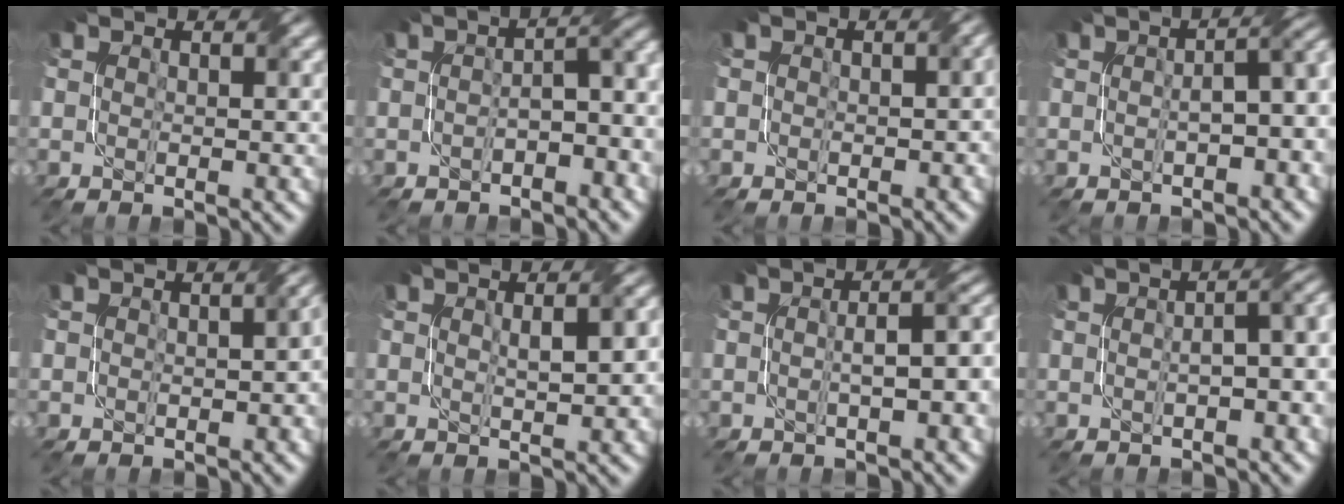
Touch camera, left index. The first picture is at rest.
{"total": 4.4, "force": [-1.5, 1.8, 3.8], "torque": [-0.048, 0.011, -0.026]}
{"total": 2.2, "force": [0.1, 1.5, 1.5], "torque": [-0.012, -0.004, -0.001]}
{"total": 5.8, "force": [-0.2, 2.4, 5.3], "torque": [-0.049, 0.015, -0.004]}
{"total": 2.7, "force": [-0.1, 1.5, 2.3], "torque": [-0.013, 0.002, 0.002]}
{"total": 3.4, "force": [0.4, 0.9, 3.2], "torque": [-0.047, 0.009, 0.011]}
{"total": 4.8, "force": [-0.8, 1.5, 4.5], "torque": [-0.057, 0.010, -0.007]}
{"total": 5.8, "force": [-0.1, 2.5, 5.3], "torque": [-0.044, 0.017, -0.005]}